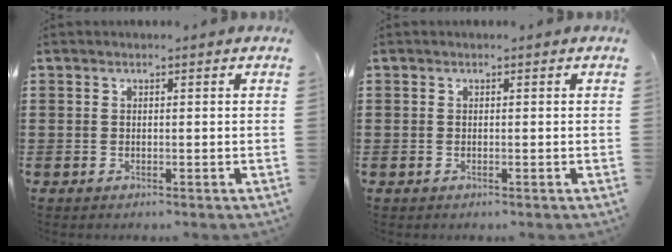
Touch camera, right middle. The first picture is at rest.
{"total": 0.0}